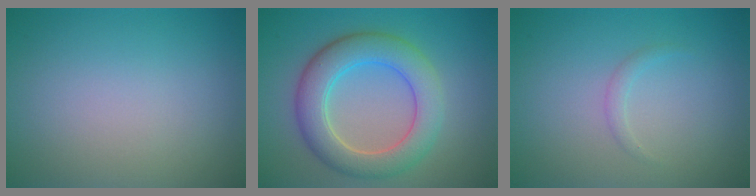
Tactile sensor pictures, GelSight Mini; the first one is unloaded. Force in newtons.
{"total": 6.3, "press": 6.2, "slide": 0.5}
{"total": 0.8, "press": 0.8, "slide": 0.1}